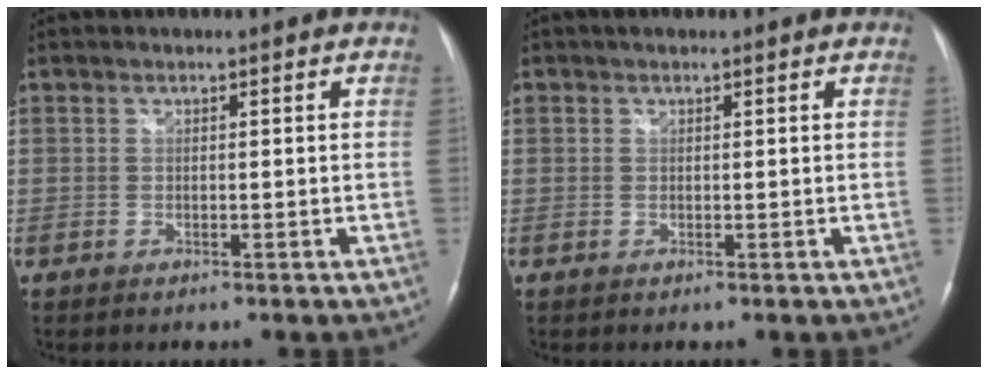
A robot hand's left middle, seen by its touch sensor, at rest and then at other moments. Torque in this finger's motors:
{"motor_torque": [0.08, 0.05, -0.01, 0.02]}